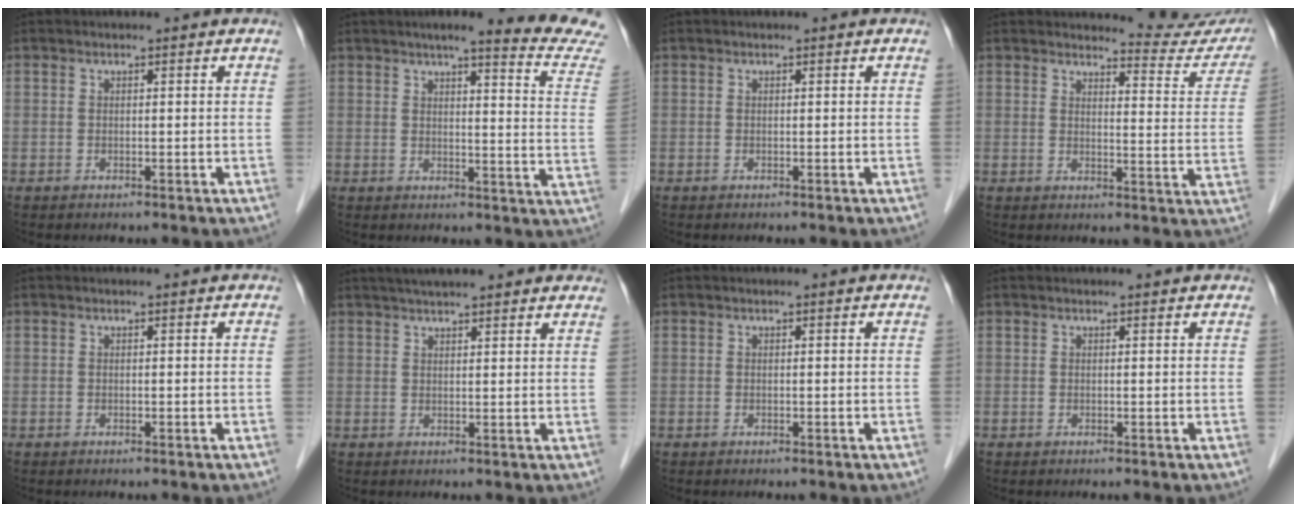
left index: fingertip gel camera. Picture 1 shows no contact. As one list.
[{"total": 15.2, "force": [14.0, -0.9, 5.7], "torque": [-0.066, -0.086, 0.144]}, {"total": 0.0}, {"total": 10.8, "force": [10.7, 1.0, 0.4], "torque": [0.015, -0.081, 0.098]}, {"total": 0.0}, {"total": 12.3, "force": [10.7, 2.0, 5.9], "torque": [-0.076, 0.033, 0.134]}, {"total": 0.0}, {"total": 0.6, "force": [0.6, 0.2, 0.1], "torque": [-0.012, 0.001, 0.005]}]